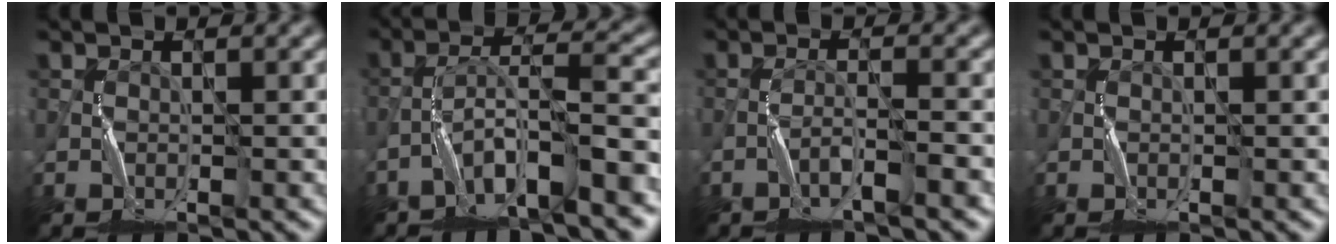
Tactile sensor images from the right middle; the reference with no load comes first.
{"total": 7.4, "force": [-4.5, 1.3, 5.7], "torque": [-0.095, 0.021, -0.082]}
{"total": 2.3, "force": [-1.5, 0.1, 1.8], "torque": [-0.032, 0.013, -0.034]}
{"total": 0.0}